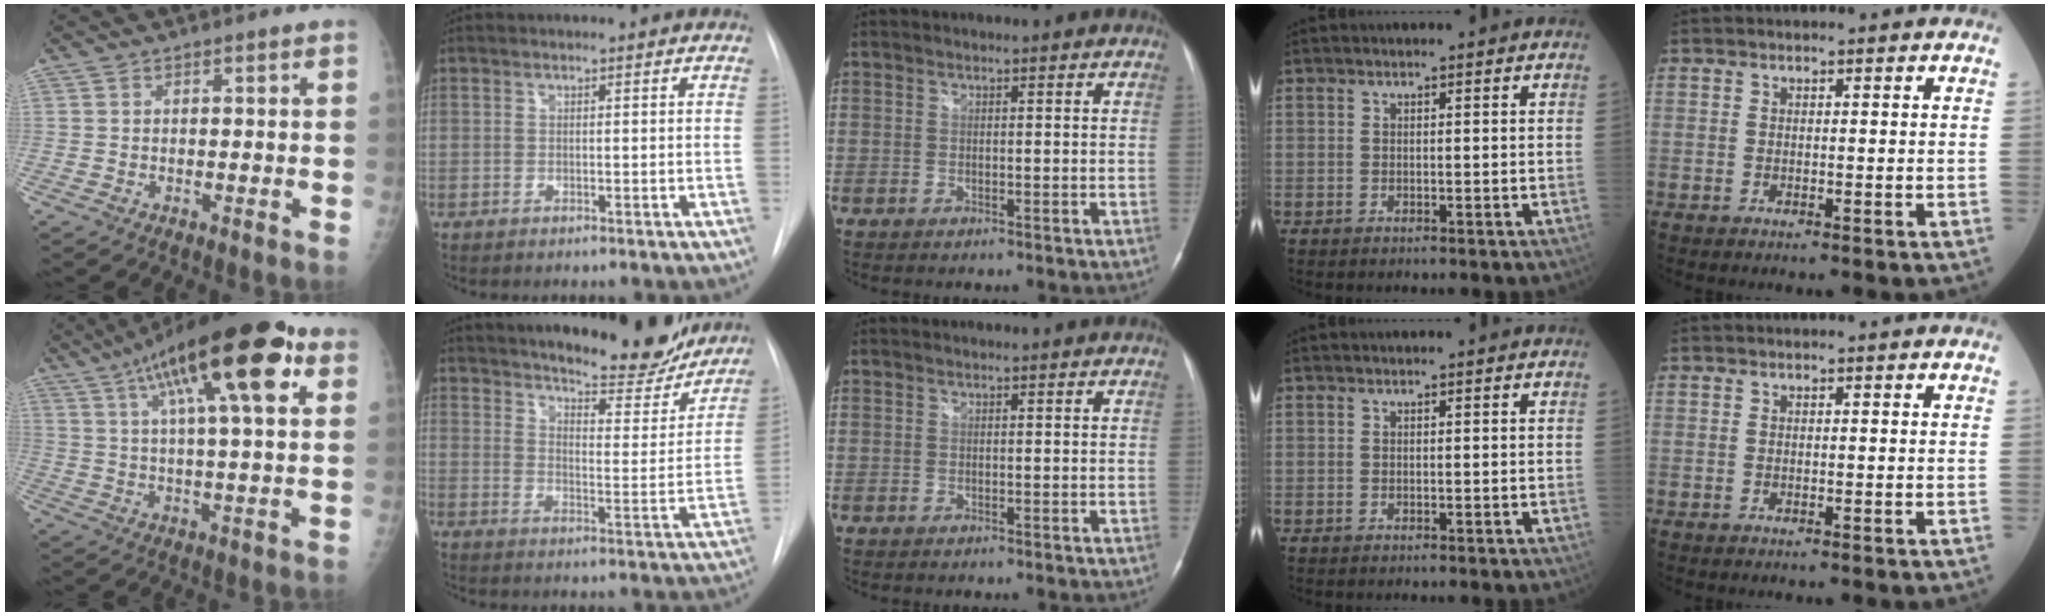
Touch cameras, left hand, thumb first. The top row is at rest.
{"thumb": {"total": 22.6, "force": [10.4, 6.2, 19.1], "torque": [-0.298, 0.007, 0.160]}, "index": {"total": 19.1, "force": [17.0, 3.8, 7.7], "torque": [-0.107, -0.028, 0.224]}}